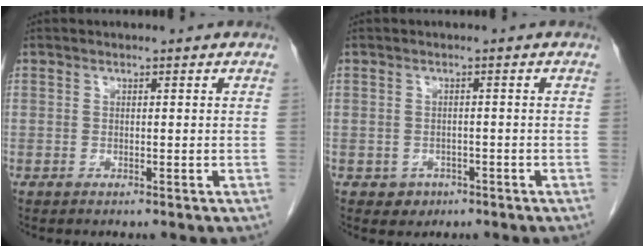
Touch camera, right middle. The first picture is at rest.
{"total": 2.1, "force": [-1.0, 1.8, 0.4], "torque": [-0.003, 0.007, -0.009]}